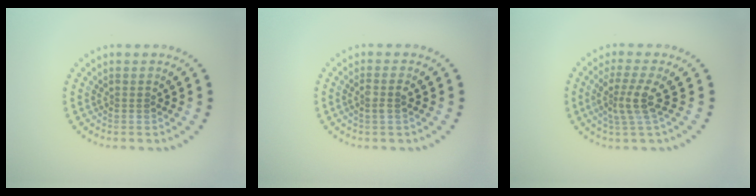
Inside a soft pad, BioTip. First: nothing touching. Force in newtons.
{"total": 1.5, "press": 1.3, "slide": 0.9}
{"total": 2.9, "press": 2.2, "slide": 1.9}